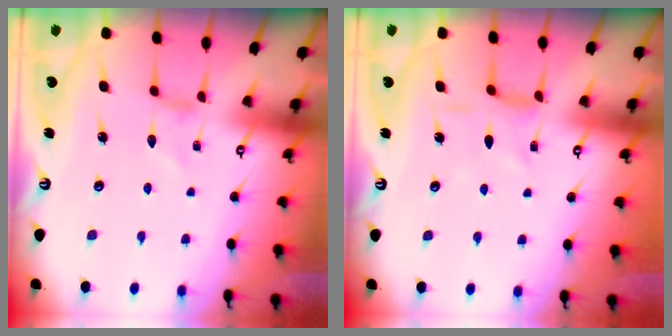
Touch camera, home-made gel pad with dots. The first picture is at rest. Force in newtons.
{"total": 2.5, "press": 2.5, "slide": 0.4}